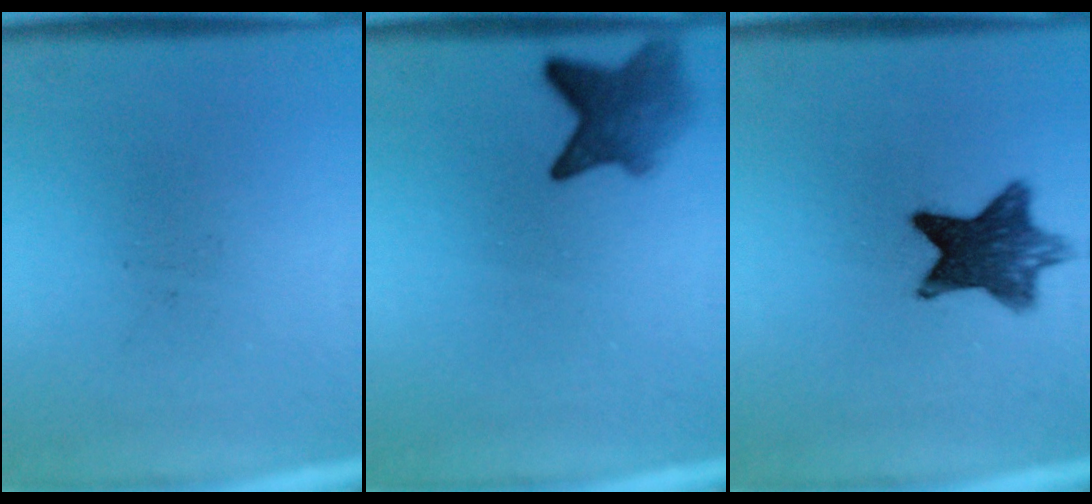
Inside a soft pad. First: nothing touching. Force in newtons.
{"total": 5.0}
{"total": 9.9}